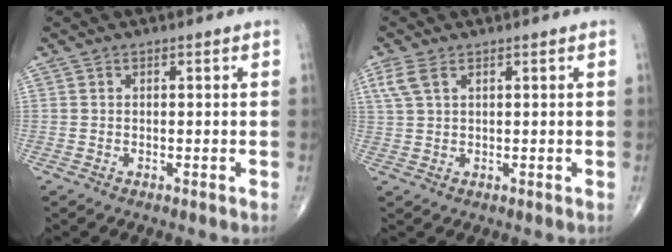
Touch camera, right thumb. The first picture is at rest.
{"total": 3.3, "force": [1.7, 1.6, 2.4], "torque": [-0.064, 0.011, 0.042]}